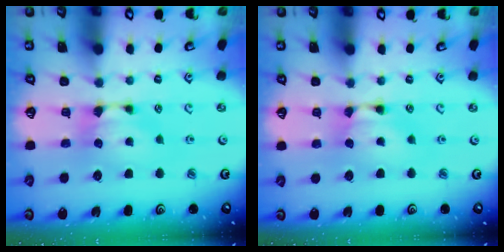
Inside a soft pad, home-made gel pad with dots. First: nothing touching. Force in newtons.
{"total": 1.8, "press": 1.8, "slide": 0.2}